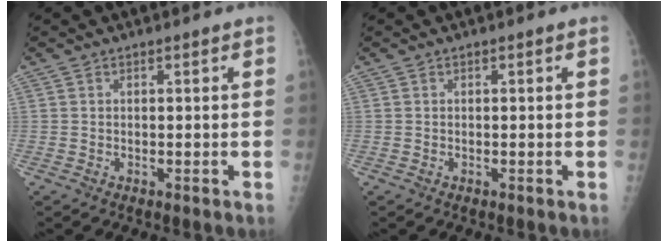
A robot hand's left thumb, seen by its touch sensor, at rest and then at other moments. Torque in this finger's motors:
{"motor_torque": [-0.06, 0.12, -0.17, -0.06, 0.00]}